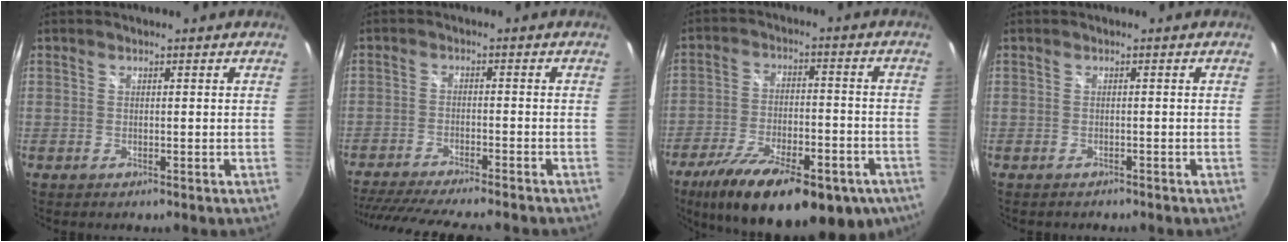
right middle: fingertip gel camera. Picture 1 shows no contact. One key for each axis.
{"total": 16.0, "fx": -13.9, "fy": 1.8, "fz": 7.7, "tx": -0.160, "ty": -0.030, "tz": -0.217}
{"total": 25.8, "fx": -16.8, "fy": 10.1, "fz": 16.7, "tx": -0.292, "ty": -0.045, "tz": -0.239}
{"total": 1.0, "fx": -0.9, "fy": 0.4, "fz": 0.2, "tx": -0.006, "ty": -0.004, "tz": -0.014}